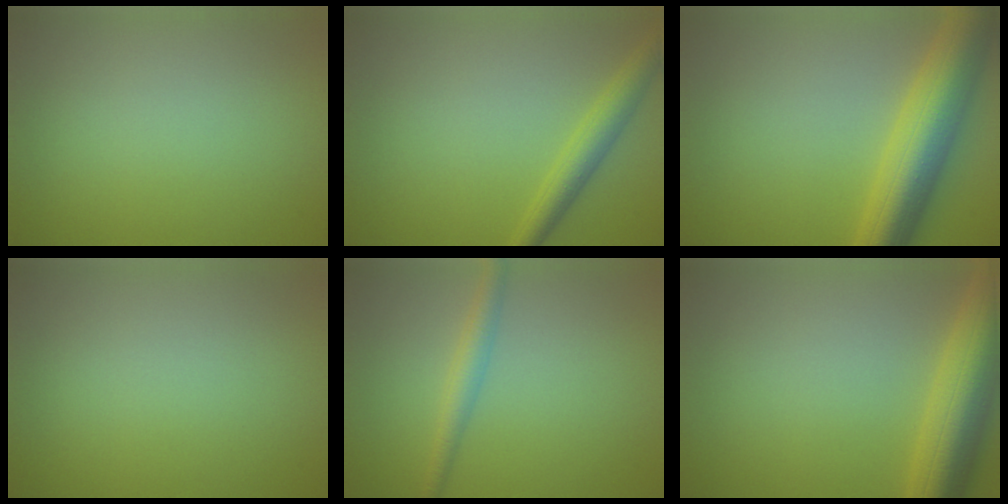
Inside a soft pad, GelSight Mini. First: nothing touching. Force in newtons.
{"total": 2.8, "press": 2.8, "slide": 0.1}
{"total": 9.0, "press": 9.0, "slide": 0.2}
{"total": 0.0}
{"total": 2.3, "press": 2.3, "slide": 0.0}
{"total": 8.4, "press": 8.4, "slide": 0.4}